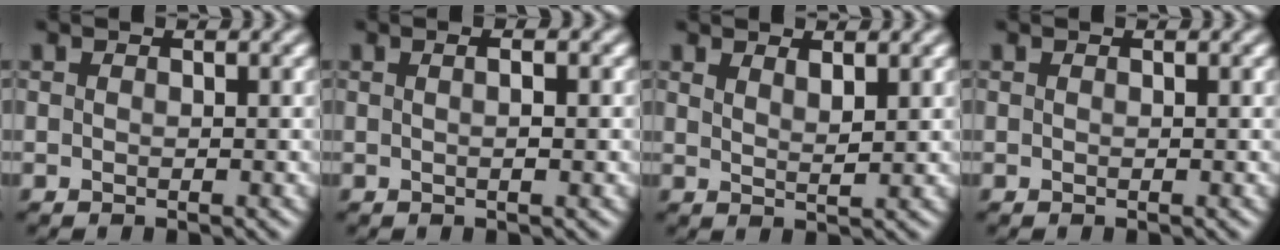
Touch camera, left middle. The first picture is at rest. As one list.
[{"total": 2.1, "force": [0.4, 0.7, 2.0], "torque": [-0.013, -0.002, -0.005]}, {"total": 1.8, "force": [1.4, 0.5, 1.2], "torque": [-0.020, -0.004, 0.025]}, {"total": 0.0}]